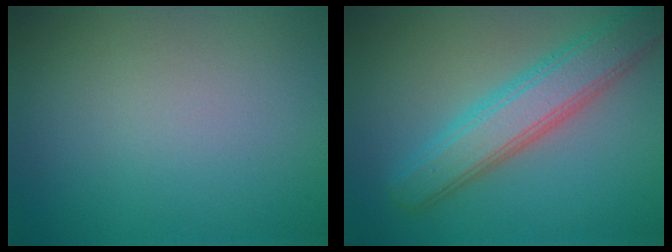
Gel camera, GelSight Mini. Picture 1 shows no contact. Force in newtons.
{"total": 5.6, "press": 5.6, "slide": 0.1}